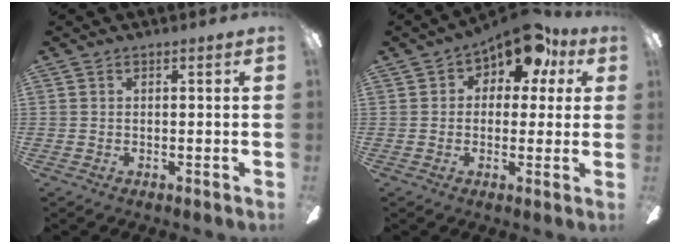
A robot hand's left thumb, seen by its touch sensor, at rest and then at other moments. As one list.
[{"total": 11.5, "force": [7.1, 6.4, 6.5], "torque": [-0.090, -0.036, 0.126]}]